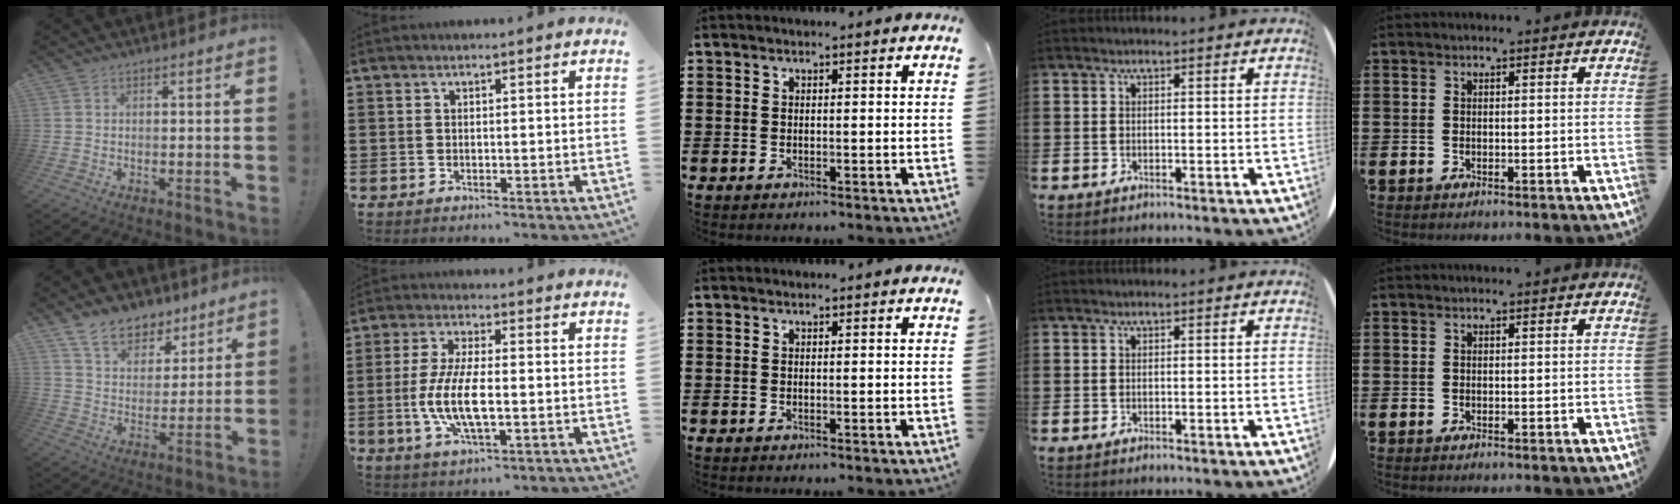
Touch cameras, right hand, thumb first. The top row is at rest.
{"thumb": {"total": 11.3, "force": [8.8, 6.3, 3.3], "torque": [-0.061, -0.061, 0.168]}, "index": {"total": 9.0, "force": [-1.9, 3.1, 8.2], "torque": [-0.180, -0.011, -0.039]}}